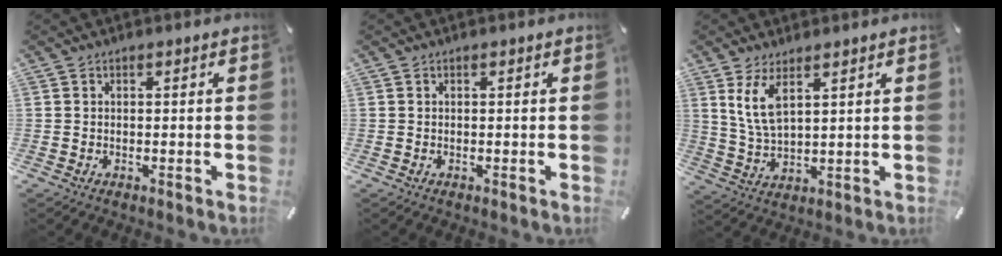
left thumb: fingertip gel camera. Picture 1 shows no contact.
{"total": 0.0}
{"total": 6.9, "force": [4.1, 2.7, 4.9], "torque": [-0.119, -0.011, 0.072]}